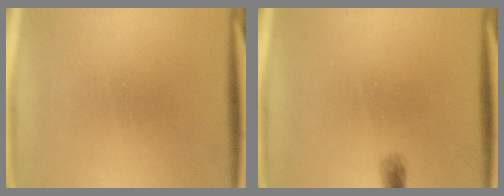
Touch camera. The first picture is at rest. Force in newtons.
{"total": 0.6}